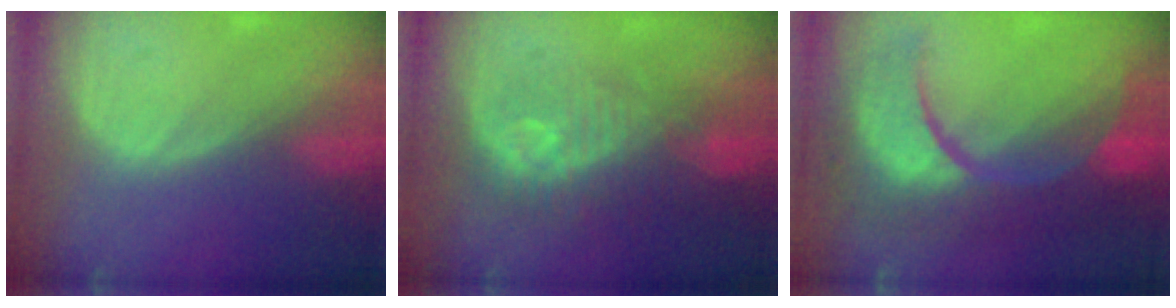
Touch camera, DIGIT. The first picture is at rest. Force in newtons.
{"total": 9.4, "press": 8.8, "slide": 3.1}
{"total": 12.5, "press": 12.4, "slide": 1.3}